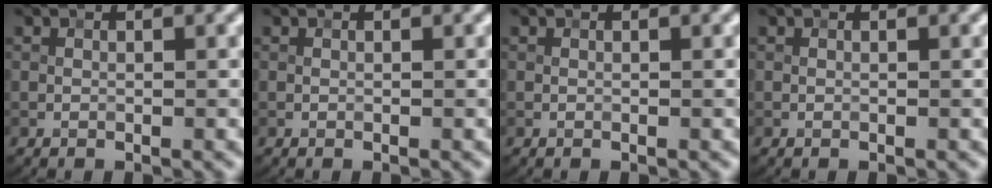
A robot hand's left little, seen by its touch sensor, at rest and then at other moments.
{"total": 0.0}
{"total": 0.0}
{"total": 0.0}